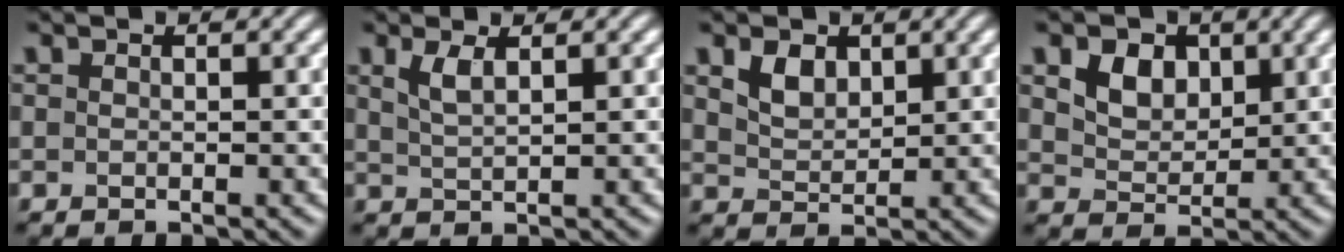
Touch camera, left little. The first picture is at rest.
{"total": 1.9, "force": [1.1, 0.6, 1.5], "torque": [-0.032, 0.000, 0.024]}
{"total": 2.6, "force": [1.4, 1.6, 1.4], "torque": [-0.032, -0.001, 0.030]}
{"total": 4.2, "force": [1.9, 3.0, 2.3], "torque": [-0.053, -0.001, 0.026]}